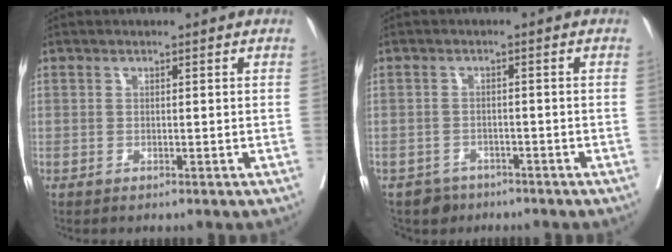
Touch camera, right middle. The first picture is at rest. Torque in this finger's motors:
{"motor_torque": [0.05, -0.06, 0.00, 0.00]}